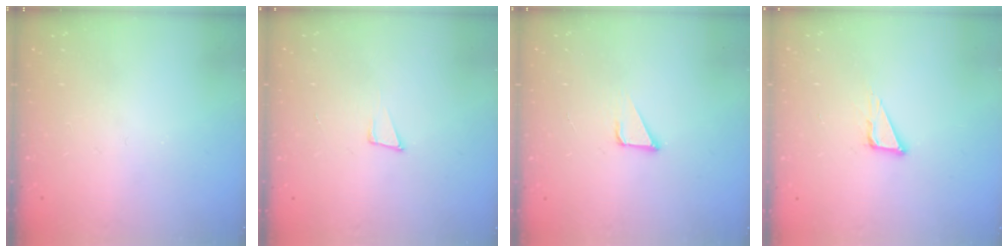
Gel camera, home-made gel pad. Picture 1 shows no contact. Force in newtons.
{"total": 4.8, "press": 3.6, "slide": 3.2}
{"total": 2.2, "press": 2.2, "slide": 0.2}
{"total": 5.3, "press": 5.3, "slide": 0.3}